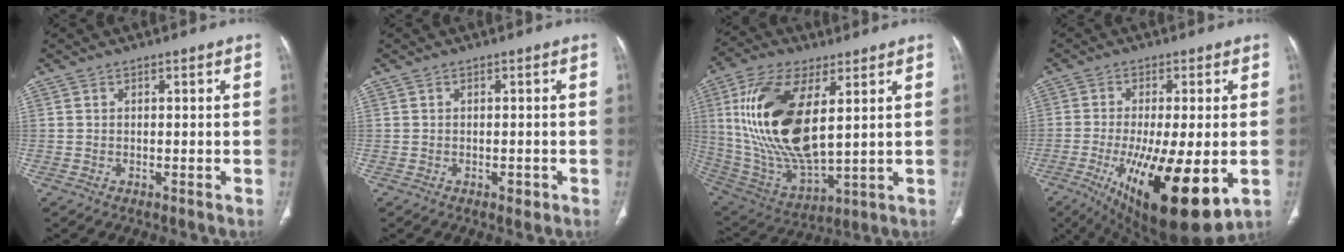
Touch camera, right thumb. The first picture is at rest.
{"total": 1.4, "force": [-0.6, 0.8, 0.9], "torque": [-0.008, 0.000, -0.006]}
{"total": 22.6, "force": [5.3, 10.3, 19.4], "torque": [-0.389, -0.028, 0.108]}
{"total": 20.9, "force": [-6.1, 6.5, 18.9], "torque": [-0.301, -0.031, -0.076]}